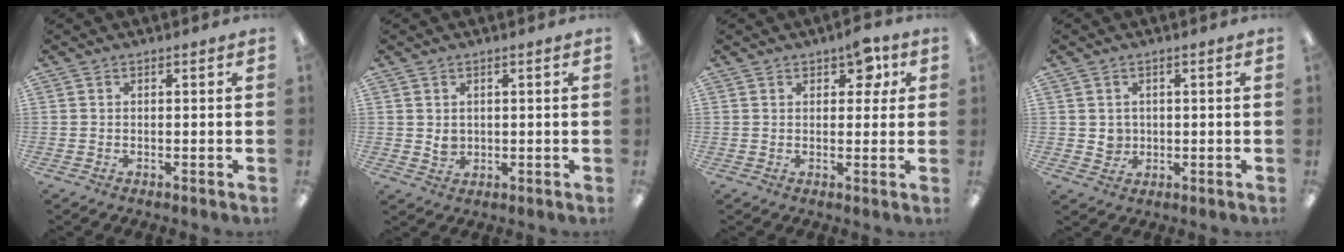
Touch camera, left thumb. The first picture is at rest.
{"total": 2.2, "force": [0.8, 1.9, 0.9], "torque": [-0.003, -0.004, 0.011]}
{"total": 5.9, "force": [3.1, 3.2, 3.9], "torque": [-0.034, -0.008, 0.047]}
{"total": 2.9, "force": [0.6, 2.8, 0.5], "torque": [0.001, -0.003, 0.008]}